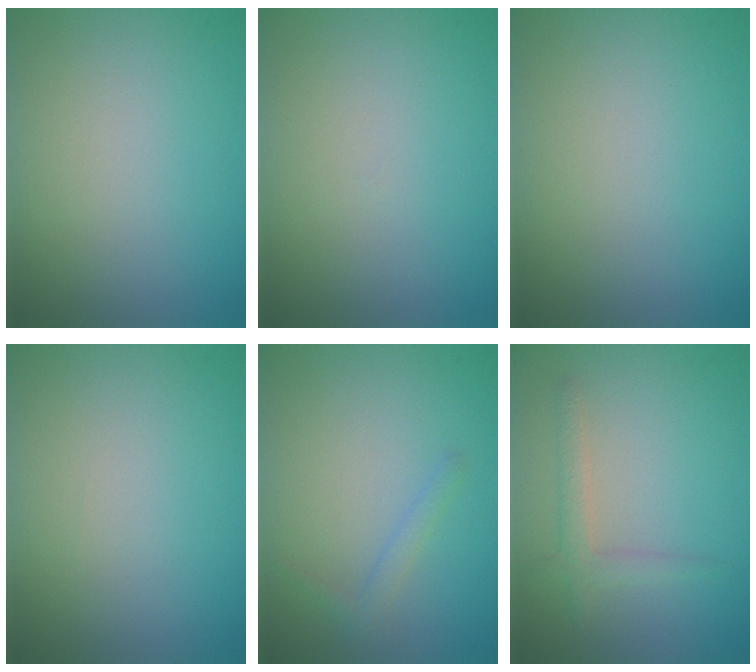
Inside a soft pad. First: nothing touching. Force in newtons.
{"total": 0.0}
{"total": 0.0}
{"total": 0.0}
{"total": 1.2, "press": 1.2, "slide": 0.1}
{"total": 2.0, "press": 1.9, "slide": 0.1}